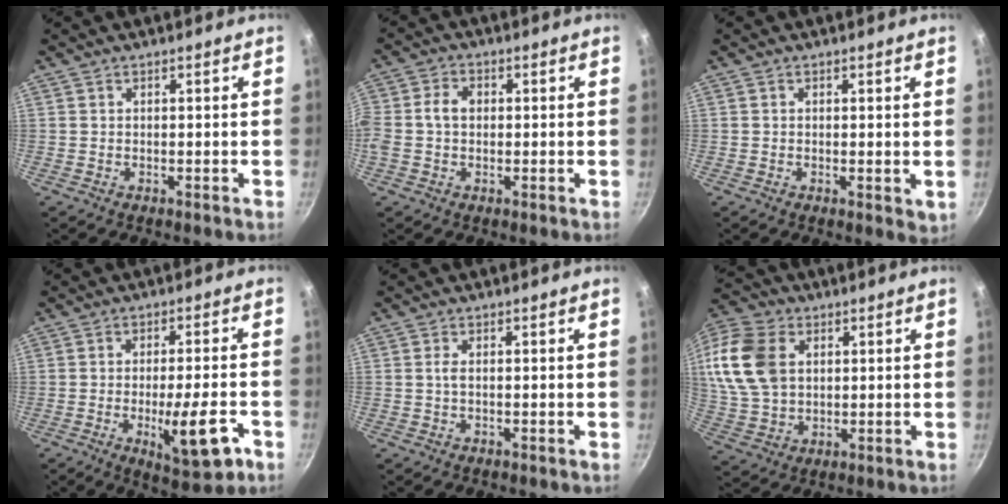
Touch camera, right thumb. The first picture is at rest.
{"total": 5.2, "force": [-0.2, 3.8, 3.5], "torque": [-0.073, 0.015, -0.015]}
{"total": 2.0, "force": [0.4, 1.0, 1.6], "torque": [-0.021, -0.004, 0.004]}
{"total": 11.3, "force": [-4.1, 3.1, 10.1], "torque": [-0.132, 0.011, -0.054]}
{"total": 1.1, "force": [0.0, 0.4, 1.0], "torque": [-0.024, 0.001, -0.001]}
{"total": 17.8, "force": [4.1, 12.7, 11.7], "torque": [-0.231, 0.003, 0.081]}